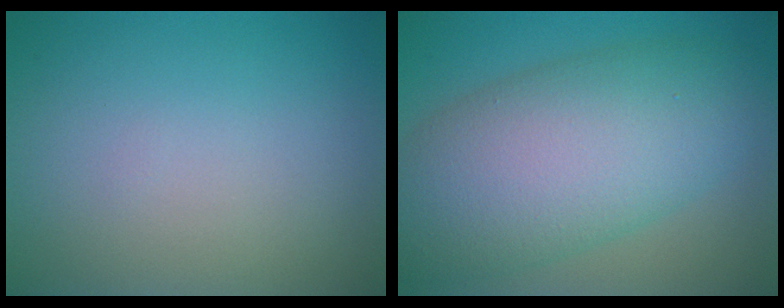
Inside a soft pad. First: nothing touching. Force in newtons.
{"total": 10.7, "press": 10.7, "slide": 0.5}